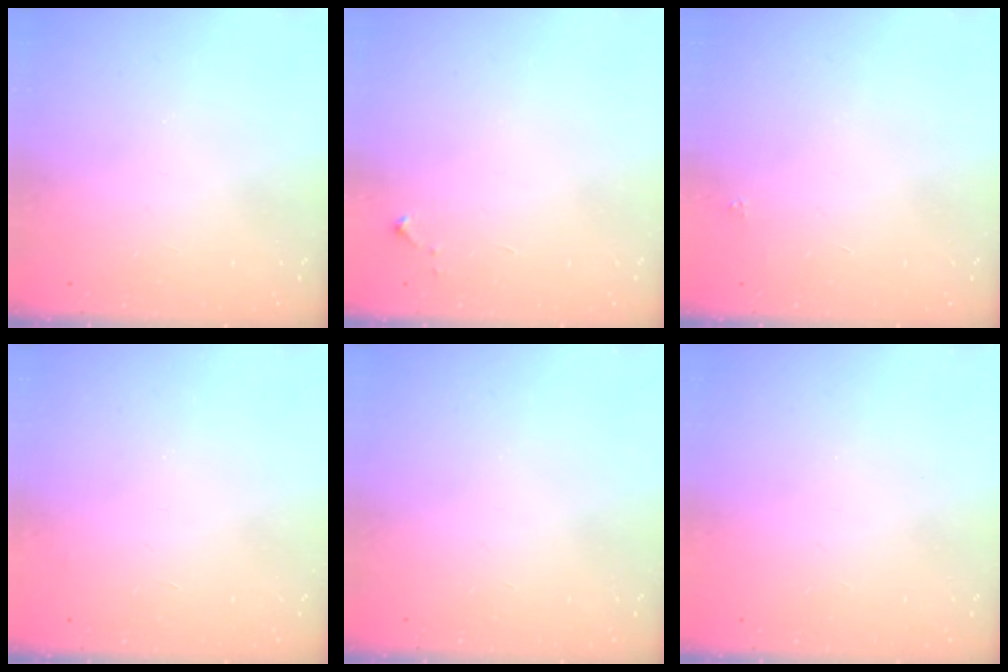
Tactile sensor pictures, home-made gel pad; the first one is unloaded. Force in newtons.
{"total": 2.6, "press": 2.6, "slide": 0.4}
{"total": 1.8, "press": 1.7, "slide": 0.1}
{"total": 3.6, "press": 3.6, "slide": 0.1}
{"total": 0.0}
{"total": 1.5, "press": 1.5, "slide": 0.1}